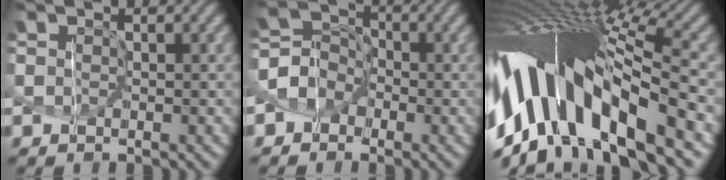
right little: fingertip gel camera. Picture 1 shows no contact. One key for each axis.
{"total": 2.5, "fx": -1.4, "fy": 2.0, "fz": 0.7, "tx": -0.034, "ty": 0.004, "tz": -0.026}
{"total": 15.0, "fx": -3.7, "fy": 4.9, "fz": 13.7, "tx": -0.272, "ty": 0.021, "tz": -0.055}